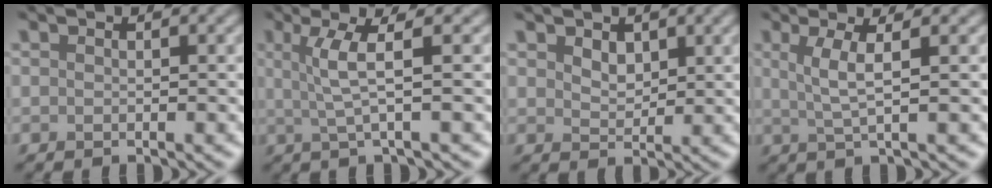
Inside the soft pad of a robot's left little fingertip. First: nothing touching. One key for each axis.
{"total": 3.7, "fx": 0.7, "fy": 0.5, "fz": 3.6, "tx": -0.068, "ty": 0.003, "tz": 0.018}
{"total": 1.9, "fx": 1.1, "fy": 1.2, "fz": 1.0, "tx": -0.021, "ty": -0.002, "tz": 0.023}
{"total": 3.0, "fx": 0.7, "fy": 0.5, "fz": 2.9, "tx": -0.053, "ty": 0.000, "tz": 0.016}